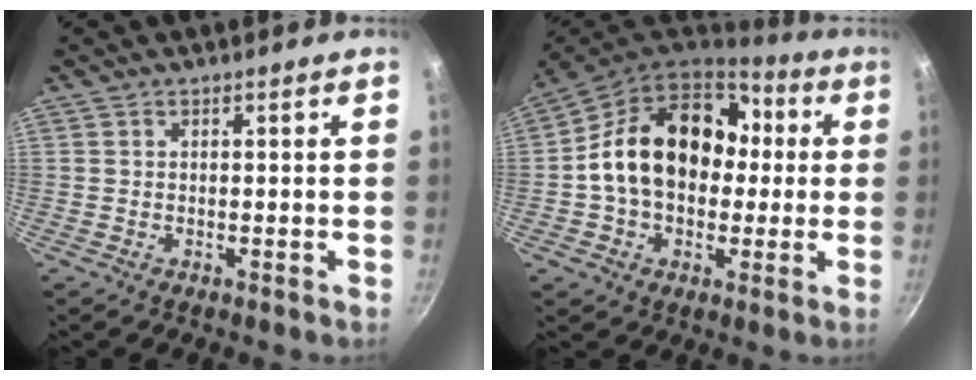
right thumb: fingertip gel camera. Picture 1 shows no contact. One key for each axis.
{"total": 20.4, "fx": 1.7, "fy": 15.2, "fz": 13.5, "tx": -0.194, "ty": 0.042, "tz": 0.021}